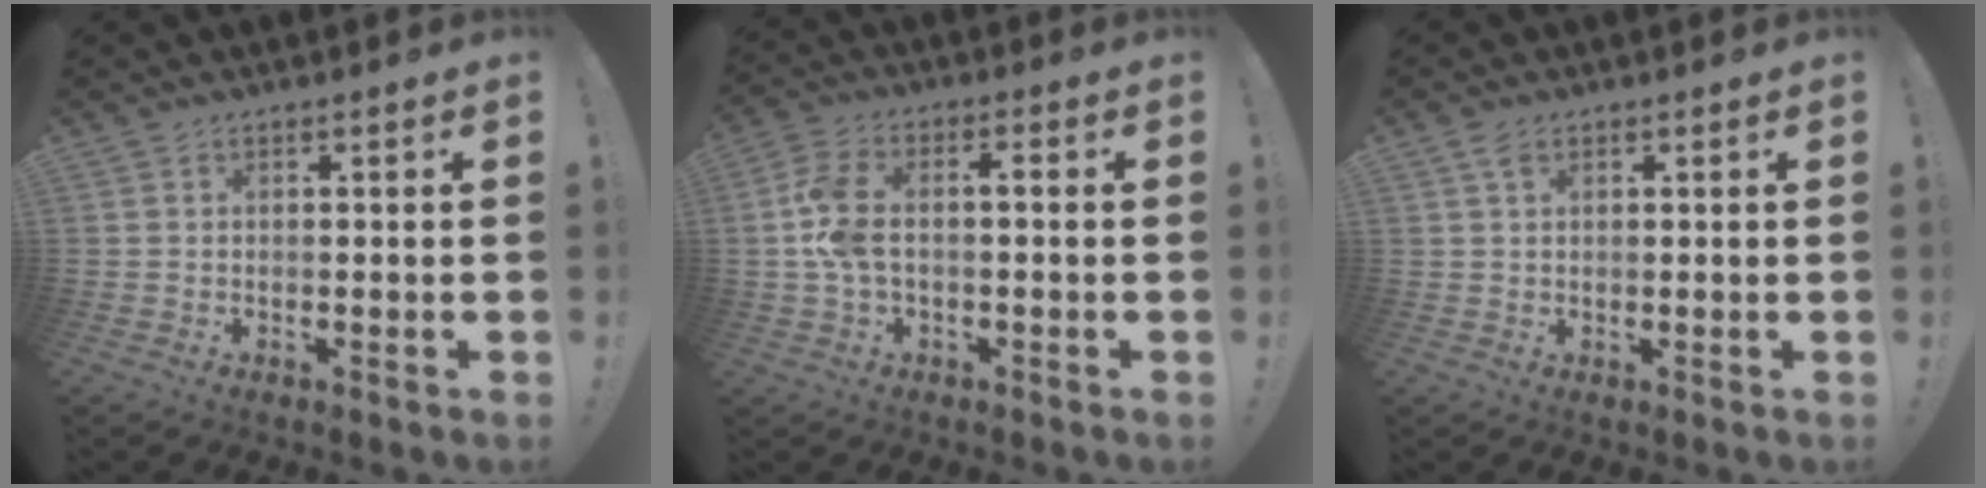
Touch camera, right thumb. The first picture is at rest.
{"total": 8.6, "force": [-0.8, 4.3, 7.4], "torque": [-0.153, 0.012, -0.014]}
{"total": 2.6, "force": [1.4, 1.3, 1.8], "torque": [-0.029, -0.004, 0.025]}